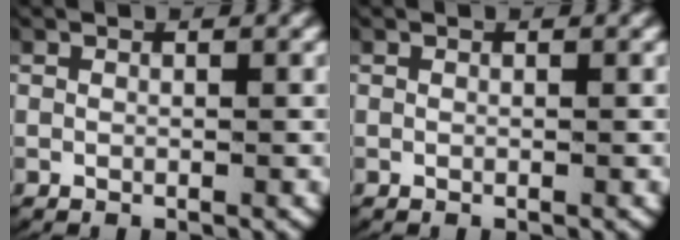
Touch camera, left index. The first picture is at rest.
{"total": 0.0}